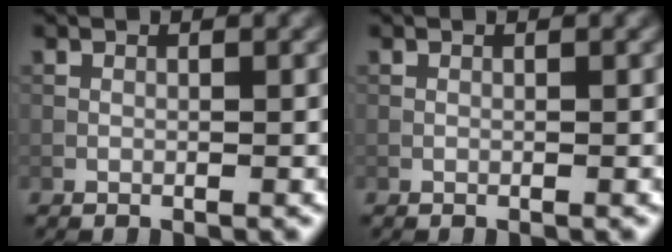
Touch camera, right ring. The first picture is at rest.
{"total": 0.0}